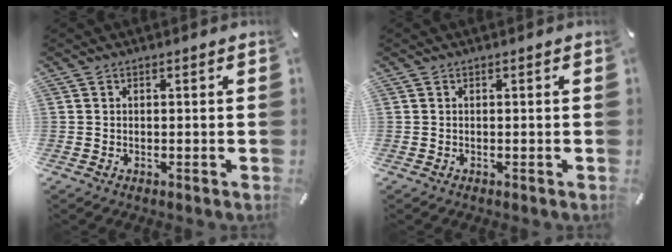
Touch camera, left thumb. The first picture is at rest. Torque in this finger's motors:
{"motor_torque": [0.00, 0.00, 0.02, -0.02, 0.00]}